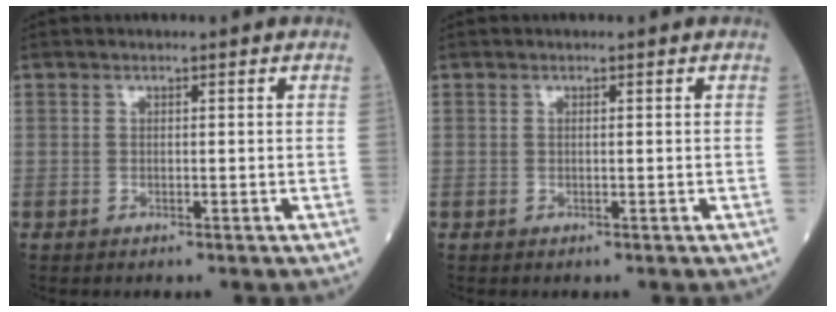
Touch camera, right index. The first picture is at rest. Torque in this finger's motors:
{"motor_torque": [0.06, -0.14, 0.05, 0.01]}